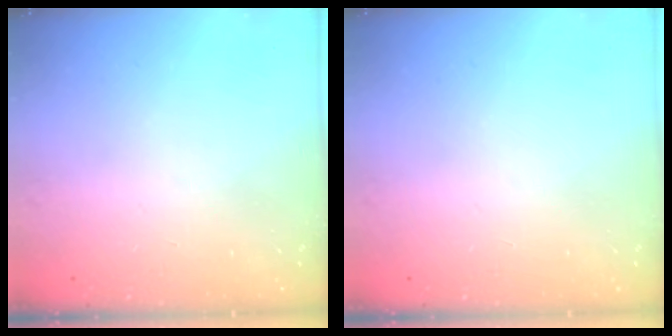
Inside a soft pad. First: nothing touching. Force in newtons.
{"total": 0.0}